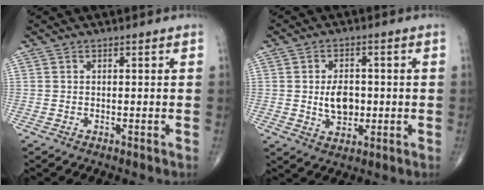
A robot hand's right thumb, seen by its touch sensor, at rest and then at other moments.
{"total": 6.6, "force": [-0.3, 4.3, 4.9], "torque": [-0.065, -0.003, -0.001]}